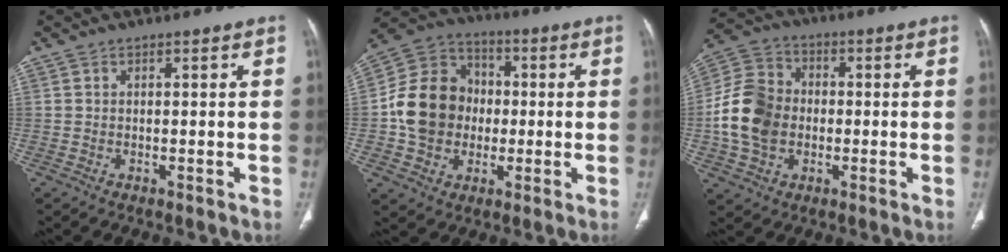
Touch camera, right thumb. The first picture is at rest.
{"total": 15.1, "force": [-1.1, 13.0, 7.6], "torque": [-0.113, 0.028, -0.023]}
{"total": 13.3, "force": [-1.5, 10.4, 8.1], "torque": [-0.143, 0.024, -0.032]}